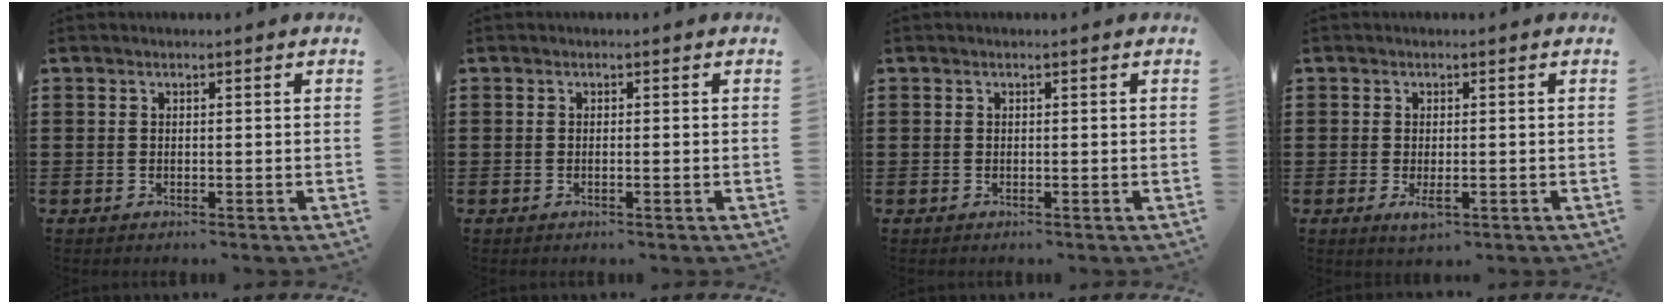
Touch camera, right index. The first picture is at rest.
{"total": 0.5, "force": [-0.2, 0.0, 0.5], "torque": [-0.008, -0.002, -0.004]}
{"total": 0.0}
{"total": 2.1, "force": [-0.6, 0.7, 1.9], "torque": [-0.040, -0.004, -0.013]}